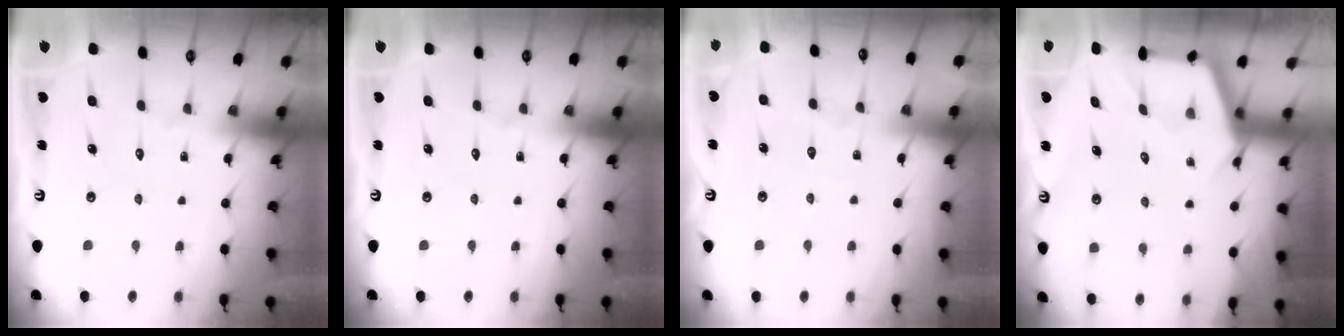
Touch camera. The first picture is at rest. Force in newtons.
{"total": 0.0}
{"total": 2.2, "press": 2.2, "slide": 0.4}
{"total": 2.6, "press": 2.6, "slide": 0.4}